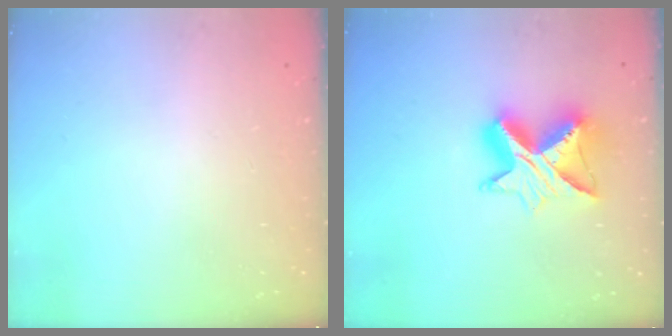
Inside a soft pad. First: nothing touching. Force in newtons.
{"total": 10.8, "press": 10.7, "slide": 1.0}